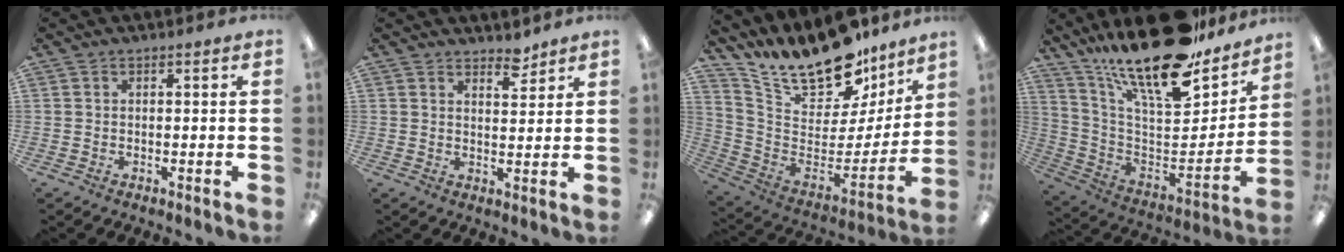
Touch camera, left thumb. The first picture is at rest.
{"total": 4.0, "force": [3.6, 1.4, 0.9], "torque": [0.000, -0.025, 0.062]}
{"total": 21.3, "force": [17.9, 7.4, 8.8], "torque": [-0.152, -0.139, 0.312]}
{"total": 24.0, "force": [17.7, 8.2, 14.0], "torque": [-0.214, -0.123, 0.302]}